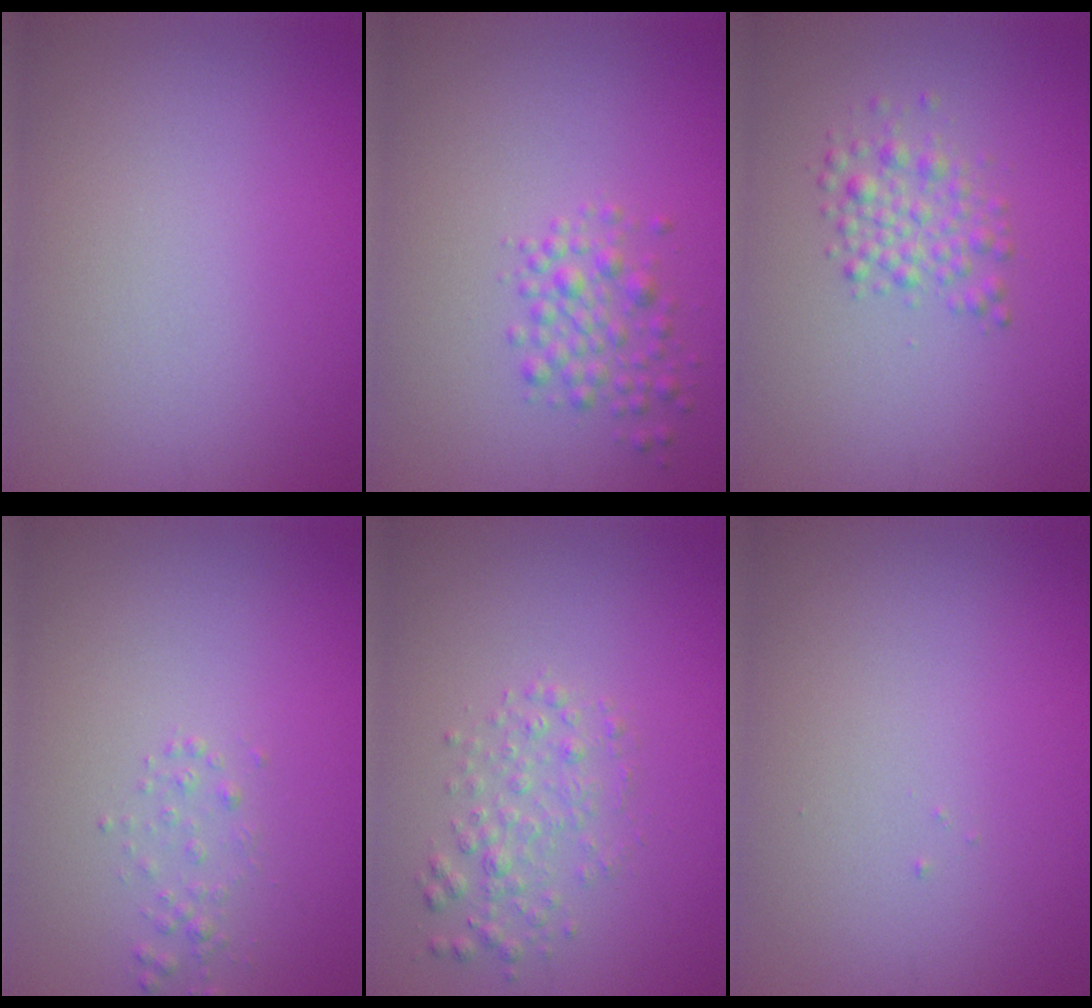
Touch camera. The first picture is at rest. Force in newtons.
{"total": 2.3, "press": 2.3, "slide": 0.1}
{"total": 2.4, "press": 2.4, "slide": 0.1}
{"total": 0.9, "press": 0.9, "slide": 0.0}
{"total": 2.1, "press": 2.1, "slide": 0.0}
{"total": 0.0}